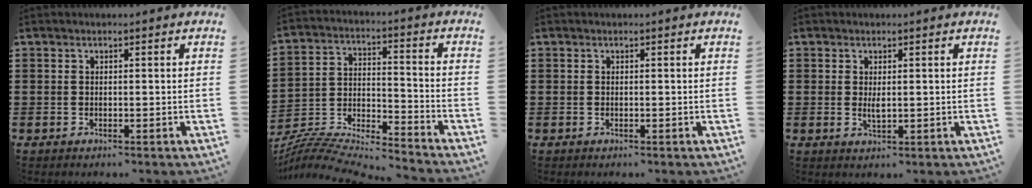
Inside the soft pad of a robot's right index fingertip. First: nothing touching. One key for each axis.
{"total": 6.1, "fx": -5.9, "fy": 0.8, "fz": 1.4, "tx": -0.038, "ty": -0.014, "tz": -0.122}
{"total": 0.0}
{"total": 1.8, "fx": 0.3, "fy": 0.6, "fz": 1.7, "tx": -0.033, "ty": 0.001, "tz": 0.005}